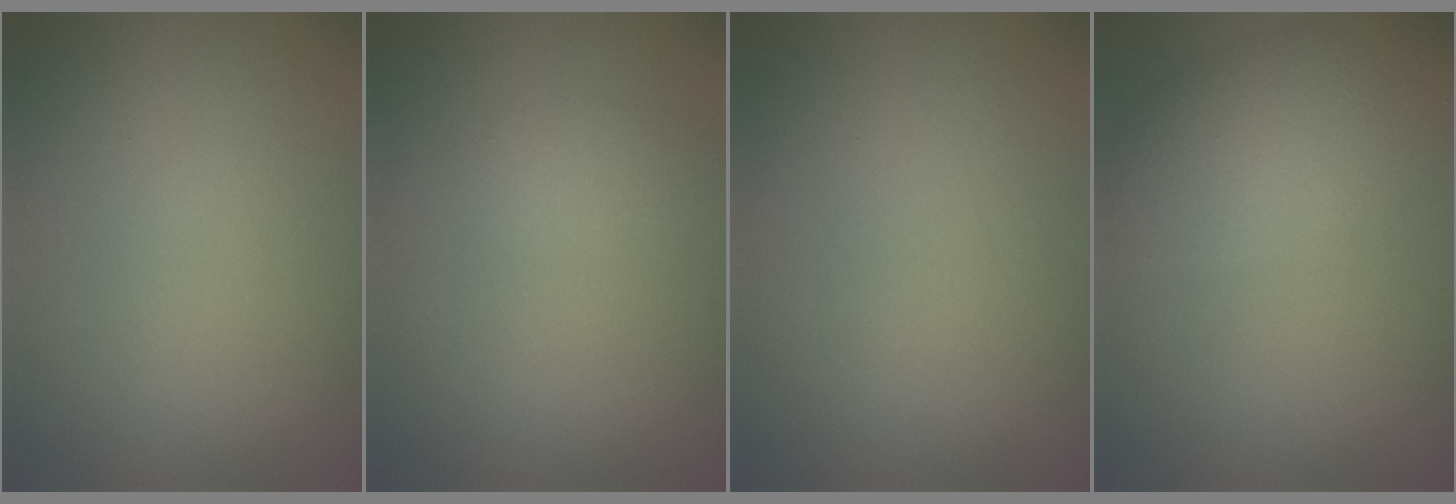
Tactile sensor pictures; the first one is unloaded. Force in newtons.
{"total": 1.1, "press": 1.1, "slide": 0.0}
{"total": 0.0}
{"total": 5.0, "press": 5.0, "slide": 0.4}